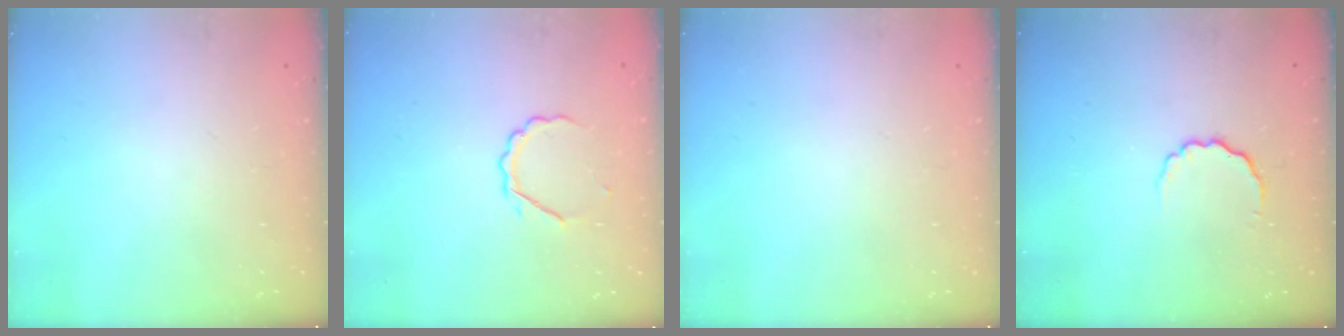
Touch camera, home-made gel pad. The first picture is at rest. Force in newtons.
{"total": 4.2, "press": 4.2, "slide": 0.7}
{"total": 0.0}
{"total": 3.0, "press": 2.9, "slide": 0.7}